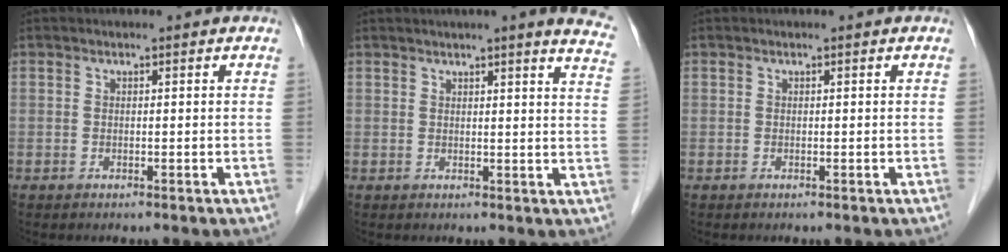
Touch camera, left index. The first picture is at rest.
{"total": 10.8, "force": [8.9, 0.0, 6.0], "torque": [-0.062, -0.023, 0.076]}
{"total": 0.0}